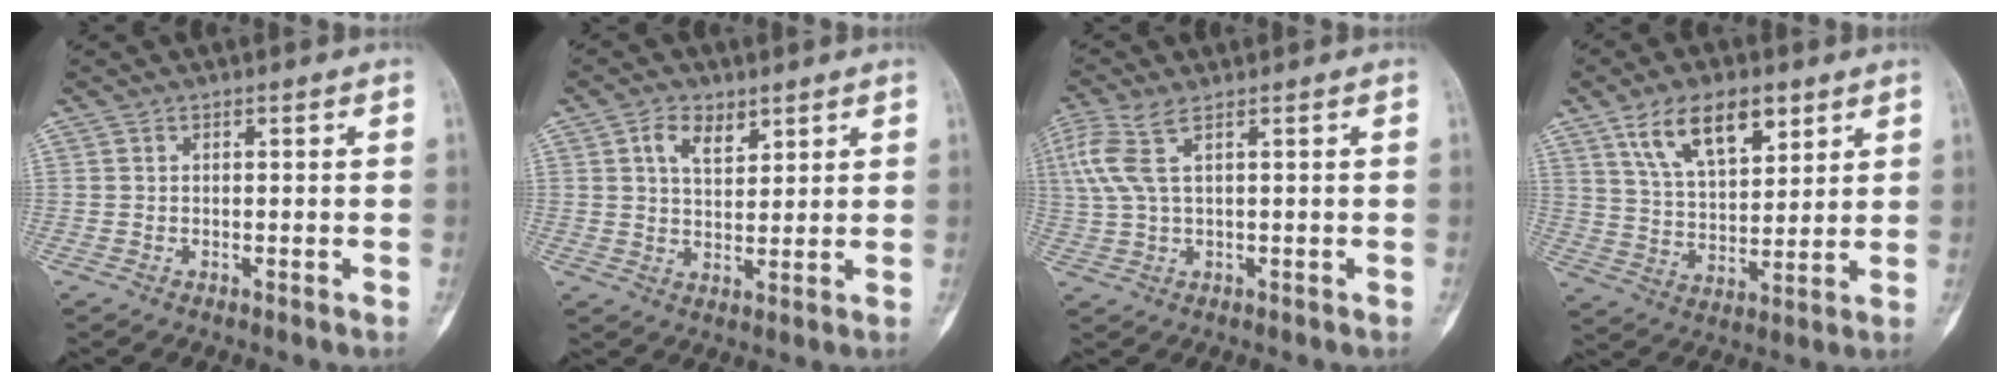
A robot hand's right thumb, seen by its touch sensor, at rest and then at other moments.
{"total": 5.7, "force": [3.1, 3.3, 3.5], "torque": [-0.045, -0.017, 0.054]}
{"total": 6.8, "force": [2.6, 2.1, 5.9], "torque": [-0.180, 0.012, 0.061]}
{"total": 13.5, "force": [7.5, 6.5, 9.1], "torque": [-0.133, -0.029, 0.141]}